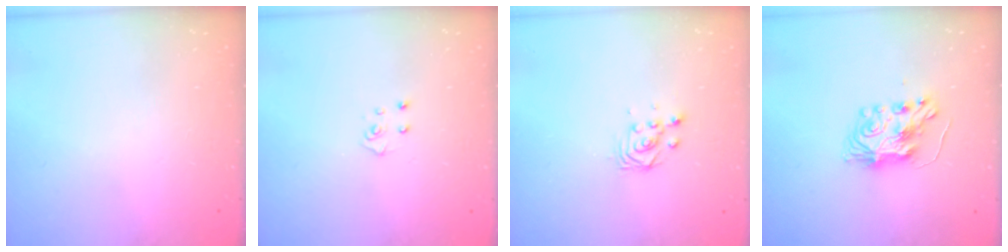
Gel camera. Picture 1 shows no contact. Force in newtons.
{"total": 4.6, "press": 4.6, "slide": 0.4}
{"total": 2.9, "press": 2.9, "slide": 0.4}
{"total": 8.1, "press": 8.1, "slide": 0.5}